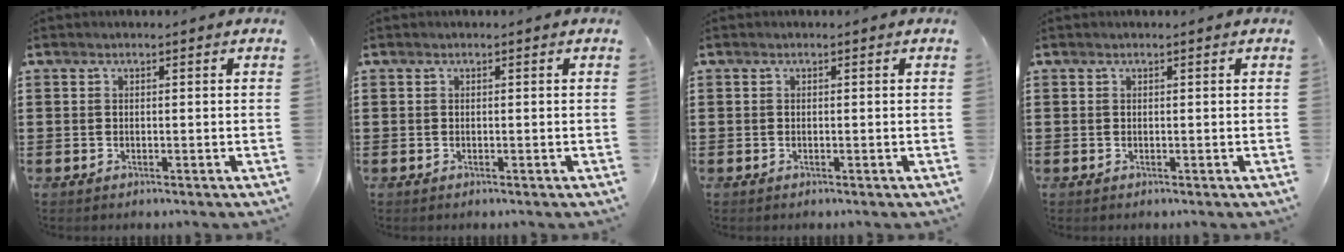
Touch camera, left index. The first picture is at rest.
{"total": 0.0}
{"total": 0.0}
{"total": 0.0}